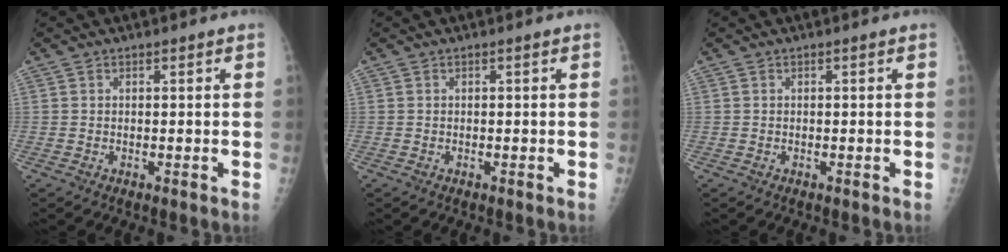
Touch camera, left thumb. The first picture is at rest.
{"total": 0.0}
{"total": 0.0}